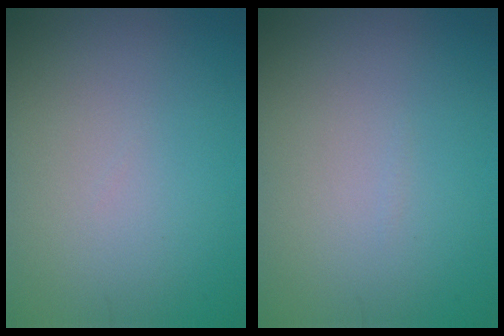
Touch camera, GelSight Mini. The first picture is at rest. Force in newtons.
{"total": 0.0}